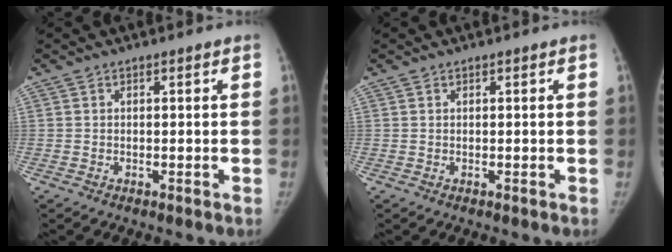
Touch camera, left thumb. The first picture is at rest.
{"total": 0.0}